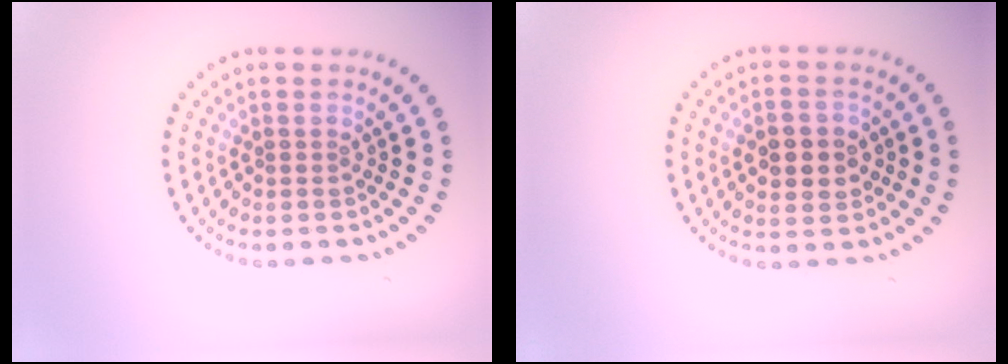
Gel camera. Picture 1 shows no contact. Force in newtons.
{"total": 3.5, "press": 3.5, "slide": 0.2}